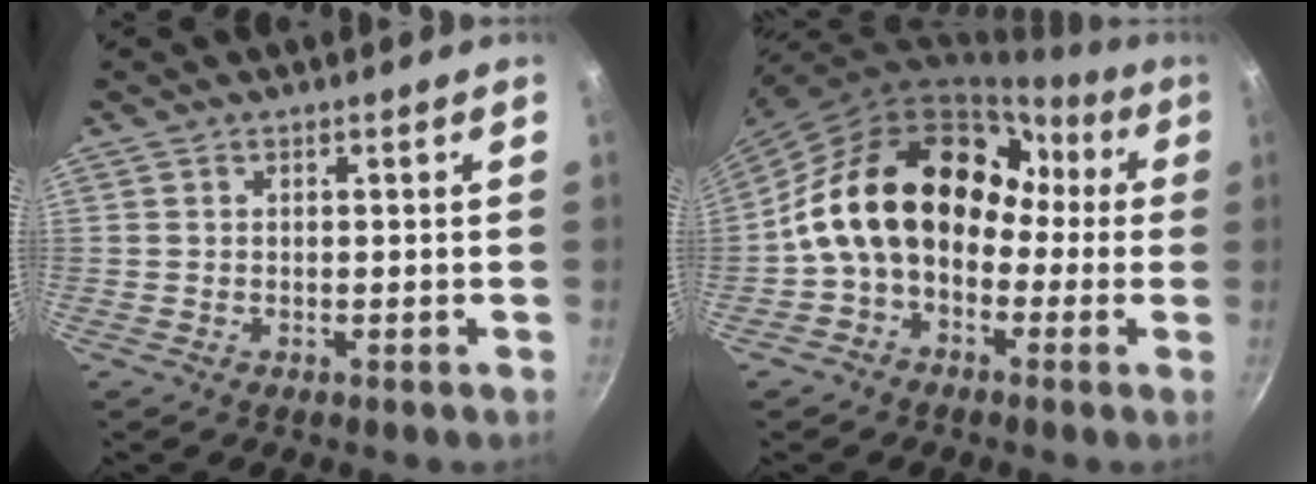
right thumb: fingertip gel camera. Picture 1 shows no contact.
{"total": 18.6, "force": [0.1, 13.4, 12.8], "torque": [-0.181, 0.059, -0.010]}